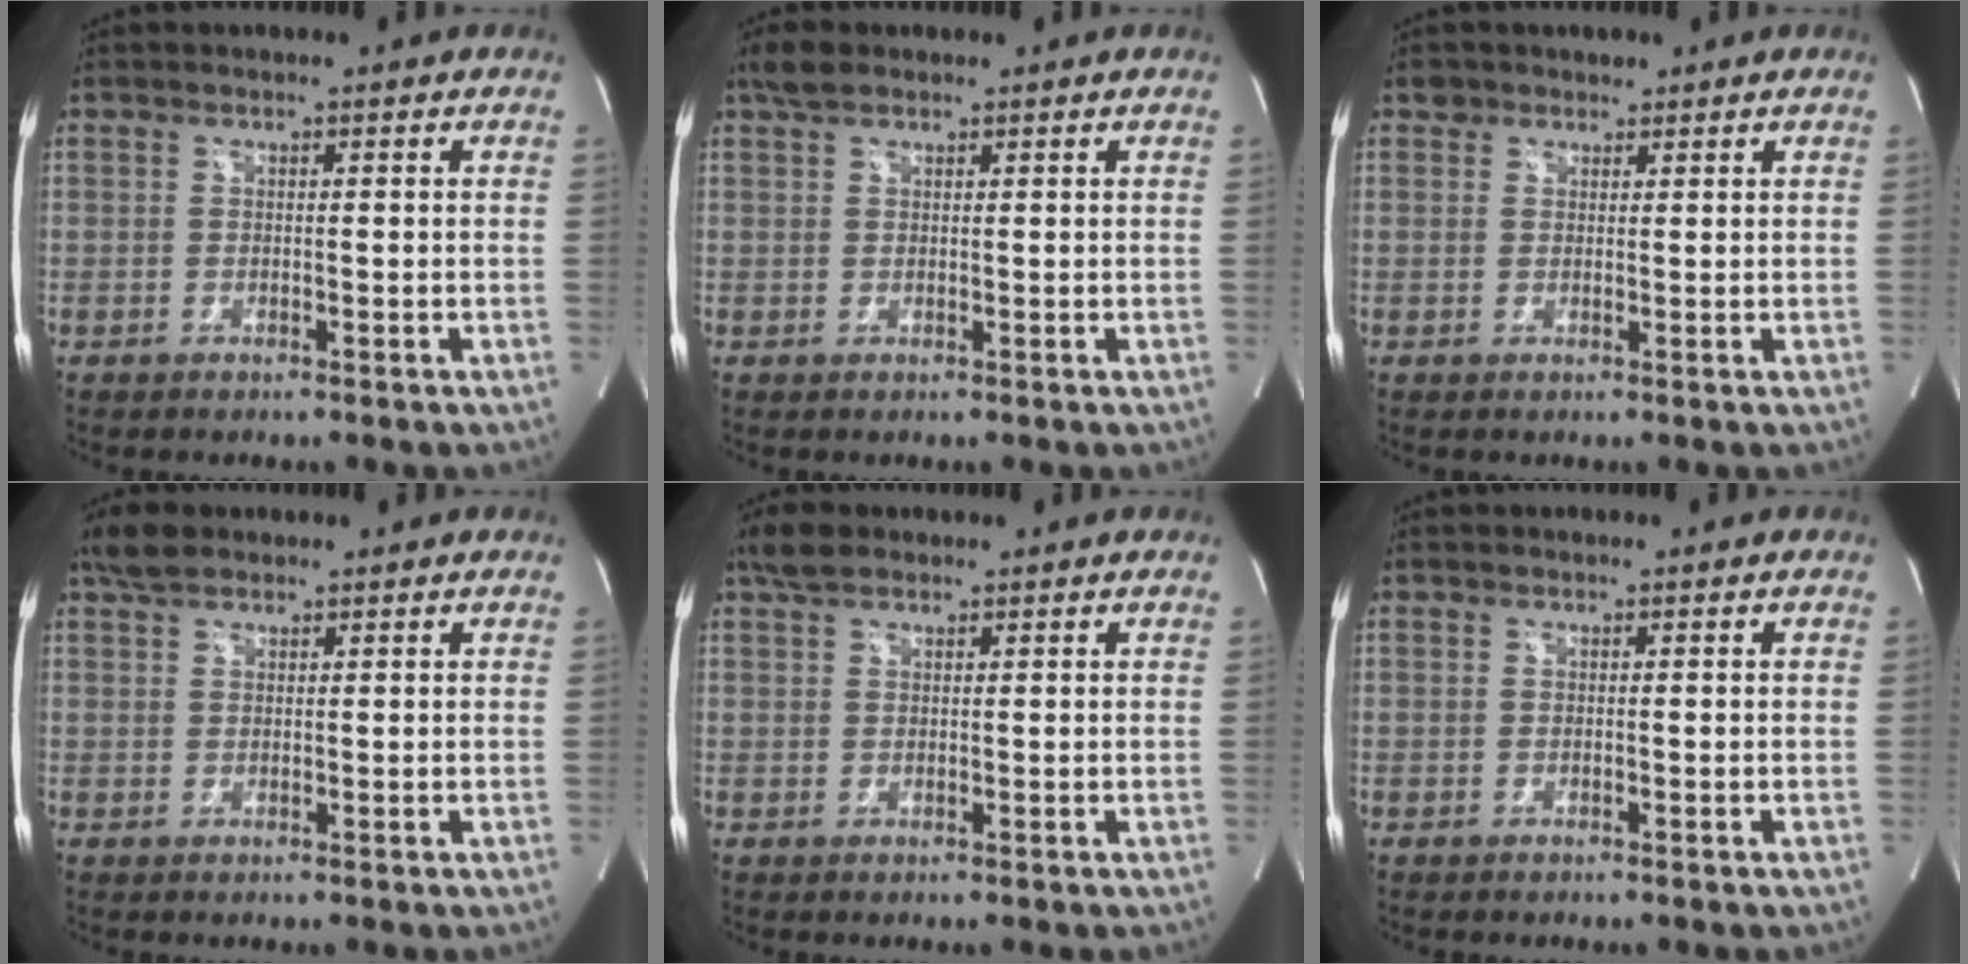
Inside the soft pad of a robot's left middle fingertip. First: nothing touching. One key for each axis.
{"total": 2.4, "fx": 1.8, "fy": 1.0, "fz": 1.1, "tx": -0.029, "ty": 0.012, "tz": 0.036}
{"total": 1.9, "fx": 1.3, "fy": 1.3, "fz": -0.1, "tx": 0.008, "ty": 0.003, "tz": 0.016}
{"total": 3.2, "fx": 2.6, "fy": 1.4, "fz": 1.4, "tx": -0.037, "ty": 0.014, "tz": 0.050}
{"total": 2.9, "fx": 2.3, "fy": 1.3, "fz": 1.4, "tx": -0.035, "ty": 0.014, "tz": 0.044}
{"total": 0.0}